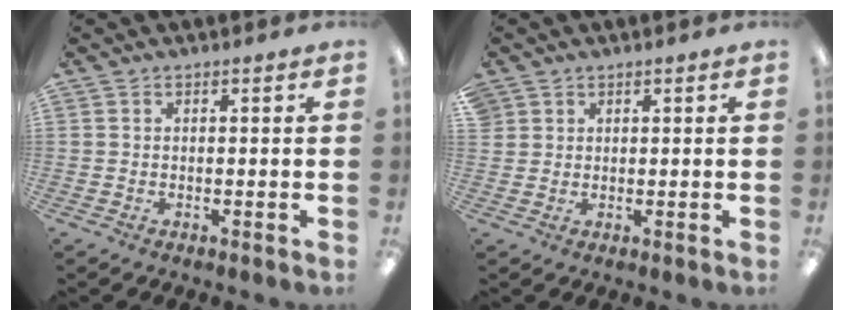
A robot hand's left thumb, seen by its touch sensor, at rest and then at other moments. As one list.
[{"total": 1.9, "force": [1.2, 1.4, 0.1], "torque": [-0.005, 0.001, 0.024]}]